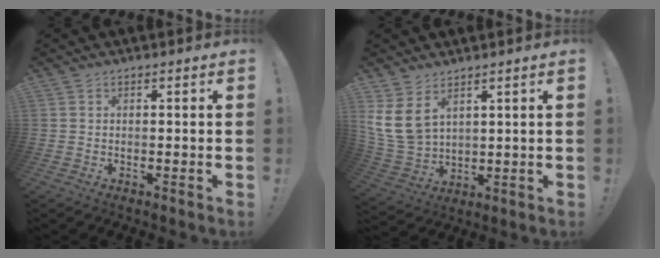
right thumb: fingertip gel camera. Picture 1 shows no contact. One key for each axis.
{"total": 9.9, "fx": 4.9, "fy": 6.2, "fz": 6.0, "tx": -0.132, "ty": -0.032, "tz": 0.101}